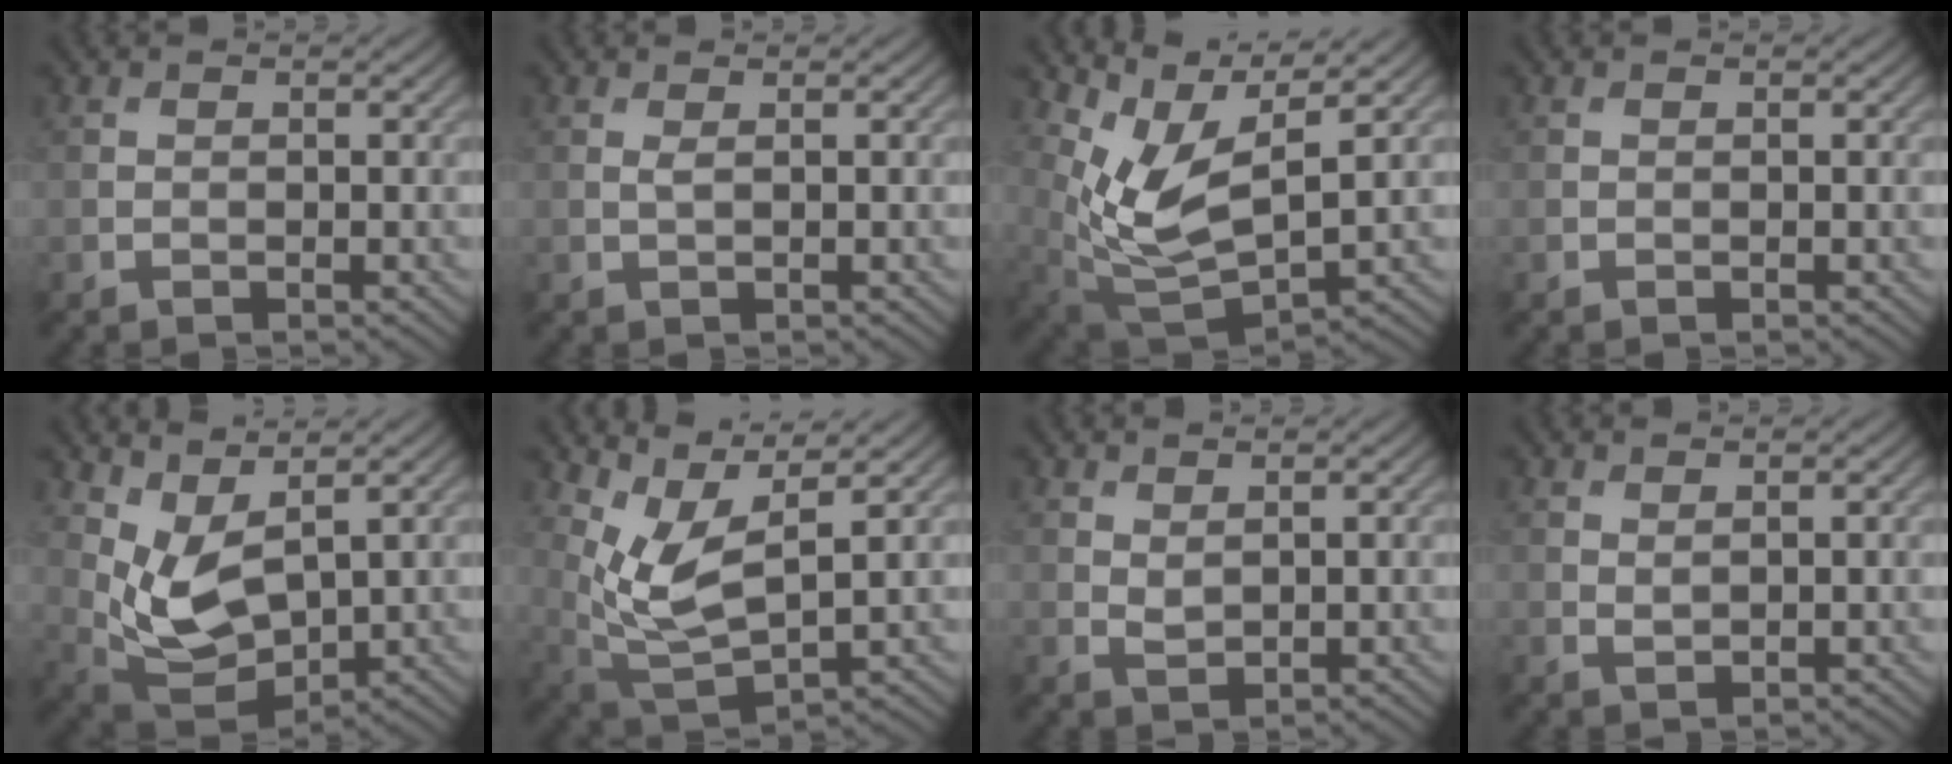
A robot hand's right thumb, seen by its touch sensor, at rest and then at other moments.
{"total": 0.7, "force": [0.3, 0.1, 0.6], "torque": [-0.017, 0.003, 0.005]}
{"total": 8.9, "force": [3.9, 3.4, 7.2], "torque": [-0.175, 0.000, 0.081]}
{"total": 0.0}
{"total": 7.2, "force": [3.3, 3.3, 5.4], "torque": [-0.133, -0.009, 0.073]}
{"total": 7.4, "force": [3.3, 2.5, 6.2], "torque": [-0.149, -0.006, 0.072]}
{"total": 1.4, "force": [1.0, 0.5, 0.8], "torque": [-0.022, -0.004, 0.024]}
{"total": 0.9, "force": [0.7, 0.3, 0.5], "torque": [-0.016, -0.004, 0.018]}